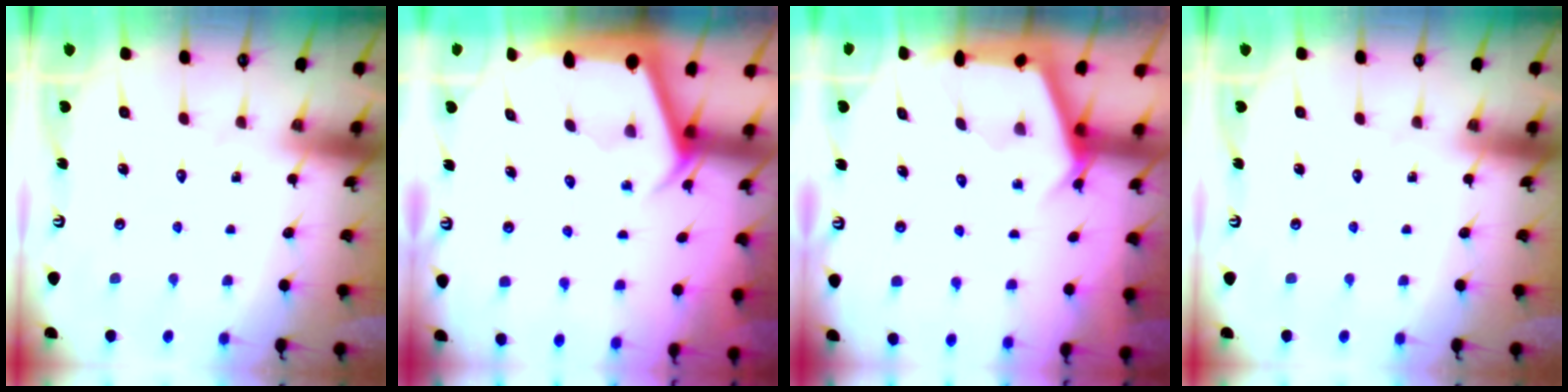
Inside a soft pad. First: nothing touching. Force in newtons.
{"total": 4.0, "press": 3.9, "slide": 0.3}
{"total": 2.9, "press": 2.9, "slide": 0.3}
{"total": 0.0}